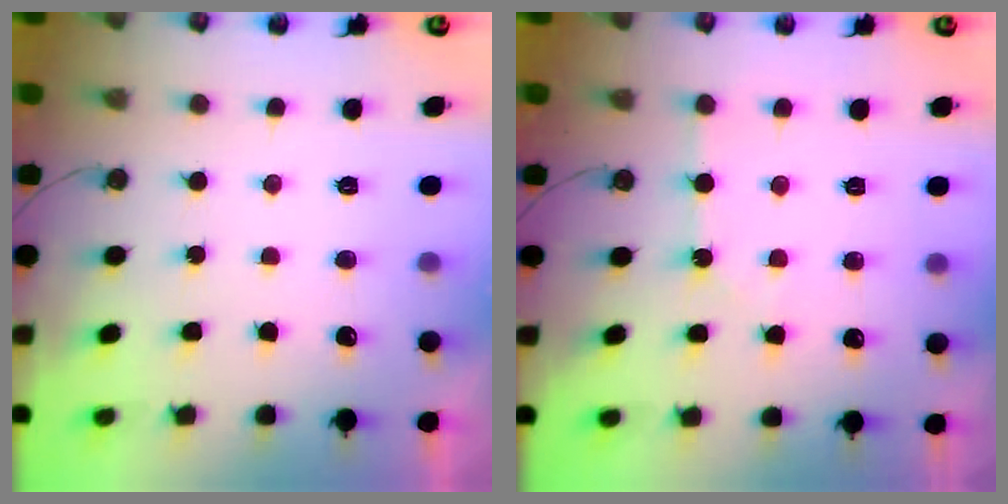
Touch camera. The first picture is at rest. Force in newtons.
{"total": 1.9, "press": 1.8, "slide": 0.4}